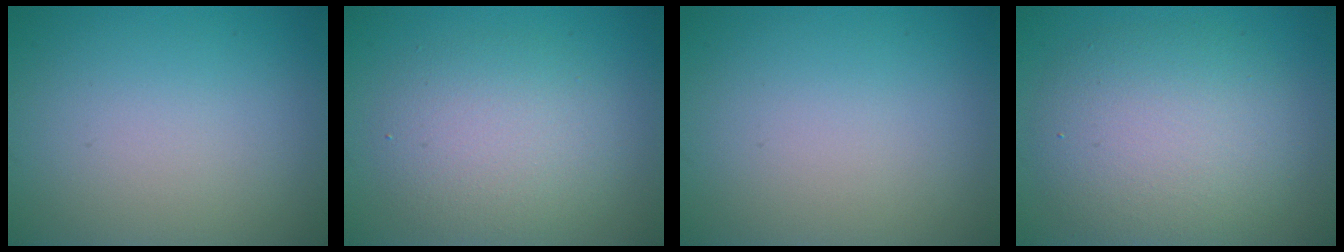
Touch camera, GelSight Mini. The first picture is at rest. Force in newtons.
{"total": 4.3, "press": 4.3, "slide": 0.2}
{"total": 0.0}
{"total": 6.7, "press": 6.7, "slide": 0.9}